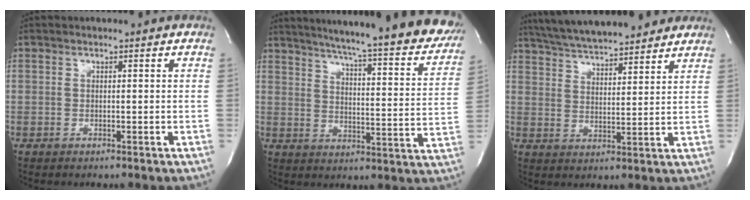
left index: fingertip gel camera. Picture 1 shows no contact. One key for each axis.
{"total": 29.1, "fx": 25.0, "fy": 3.2, "fz": 14.5, "tx": -0.213, "ty": -0.072, "tz": 0.300}
{"total": 16.8, "fx": 14.8, "fy": 2.9, "fz": 7.3, "tx": -0.127, "ty": 0.029, "tz": 0.226}